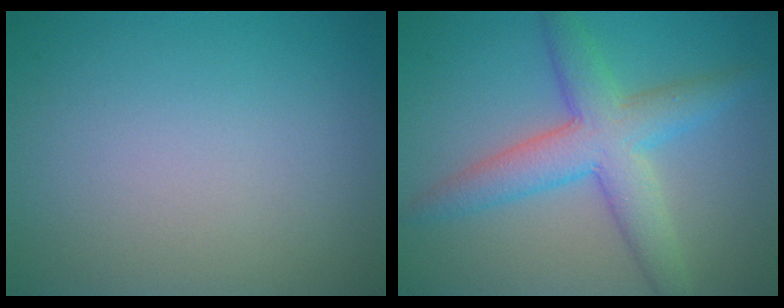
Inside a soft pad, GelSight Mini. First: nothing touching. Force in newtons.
{"total": 6.0, "press": 6.0, "slide": 0.1}